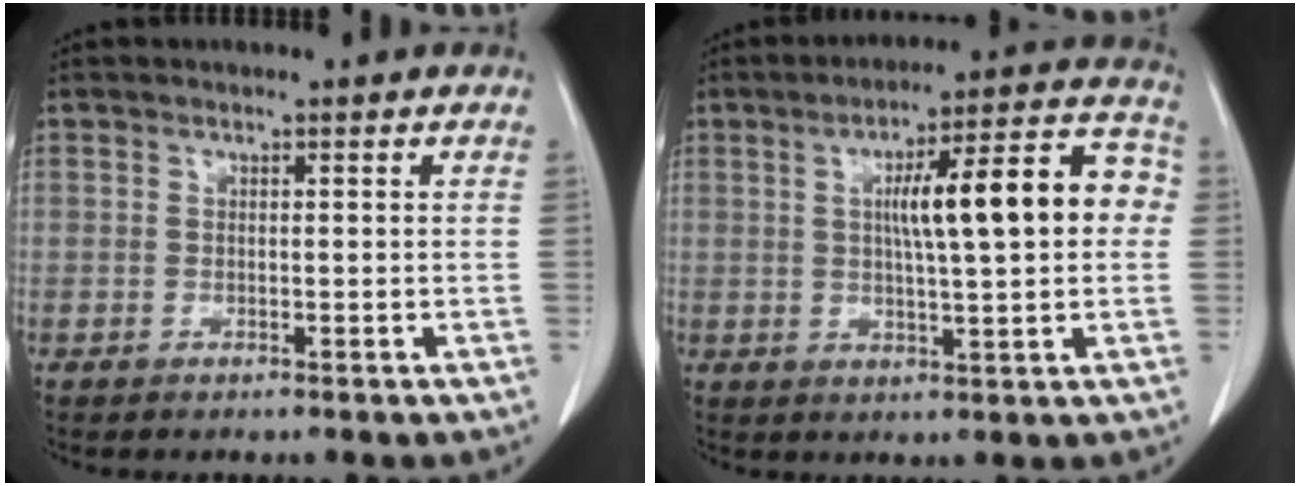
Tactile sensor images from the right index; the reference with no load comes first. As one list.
[{"total": 14.3, "force": [1.8, 2.5, 13.9], "torque": [-0.194, 0.040, 0.024]}]